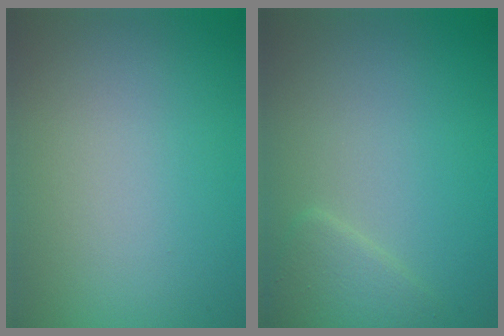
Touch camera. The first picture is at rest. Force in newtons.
{"total": 1.8, "press": 1.8, "slide": 0.1}